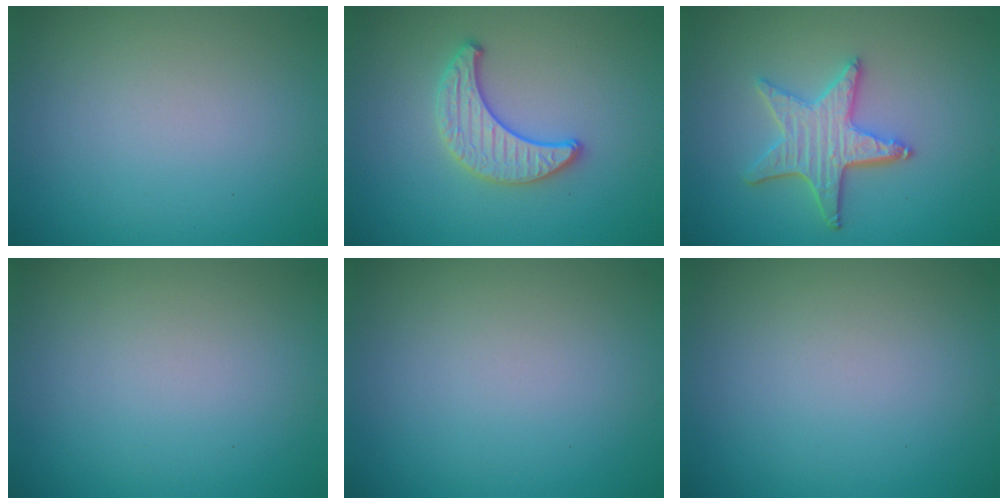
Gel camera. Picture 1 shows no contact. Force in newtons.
{"total": 3.0, "press": 3.0, "slide": 0.5}
{"total": 4.1, "press": 3.6, "slide": 2.0}
{"total": 0.0}
{"total": 0.0}
{"total": 0.0}